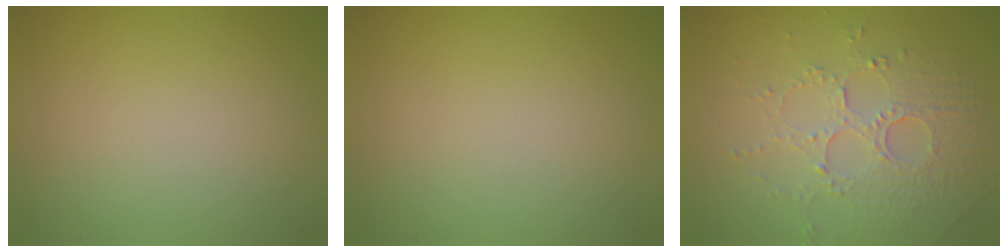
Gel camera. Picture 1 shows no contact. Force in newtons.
{"total": 0.0}
{"total": 5.1, "press": 3.5, "slide": 3.7}